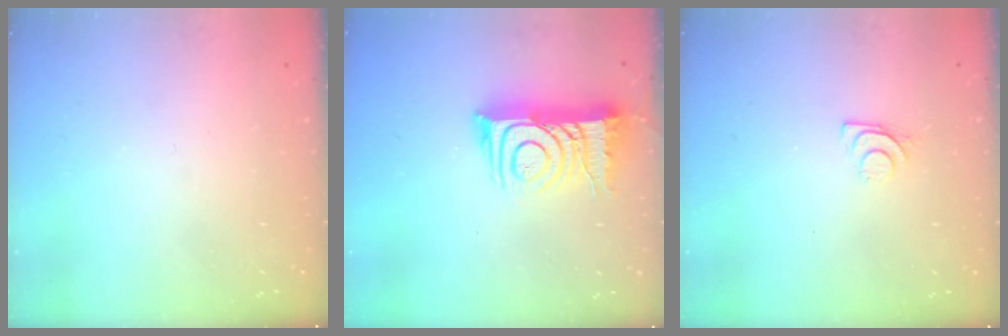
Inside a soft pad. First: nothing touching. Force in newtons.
{"total": 14.0, "press": 14.0, "slide": 1.0}
{"total": 6.5, "press": 6.5, "slide": 0.7}